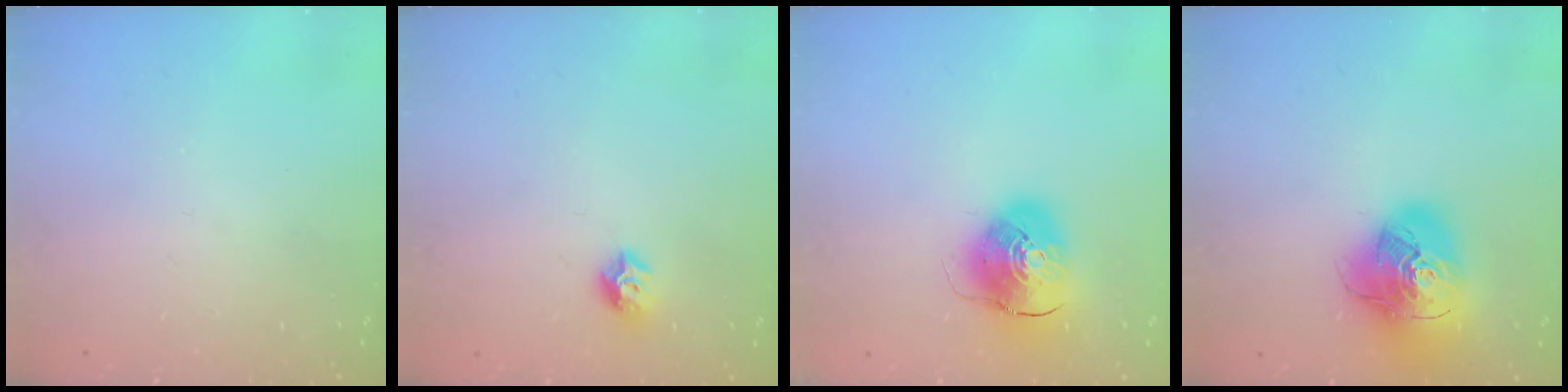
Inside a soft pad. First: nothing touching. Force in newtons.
{"total": 8.2, "press": 8.1, "slide": 1.0}
{"total": 10.4, "press": 10.2, "slide": 1.7}
{"total": 19.1, "press": 18.9, "slide": 2.6}